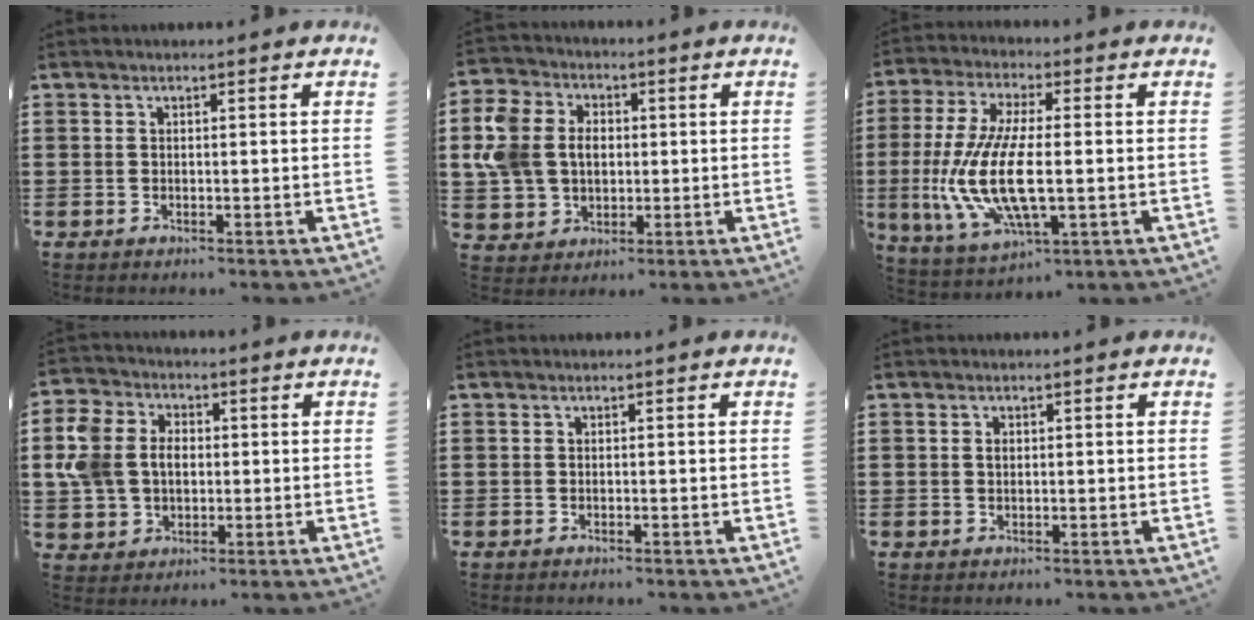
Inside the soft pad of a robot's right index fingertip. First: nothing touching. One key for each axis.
{"total": 9.1, "fx": 0.9, "fy": 7.7, "fz": 4.8, "tx": -0.147, "ty": 0.017, "tz": 0.012}
{"total": 13.3, "fx": -1.6, "fy": 4.7, "fz": 12.3, "tx": -0.290, "ty": -0.024, "tz": -0.039}
{"total": 8.1, "fx": 0.5, "fy": 6.8, "fz": 4.5, "tx": -0.137, "ty": 0.011, "tz": 0.001}
{"total": 0.0}
{"total": 0.9, "fx": 0.2, "fy": 0.6, "fz": 0.6, "tx": -0.014, "ty": 0.001, "tz": 0.003}